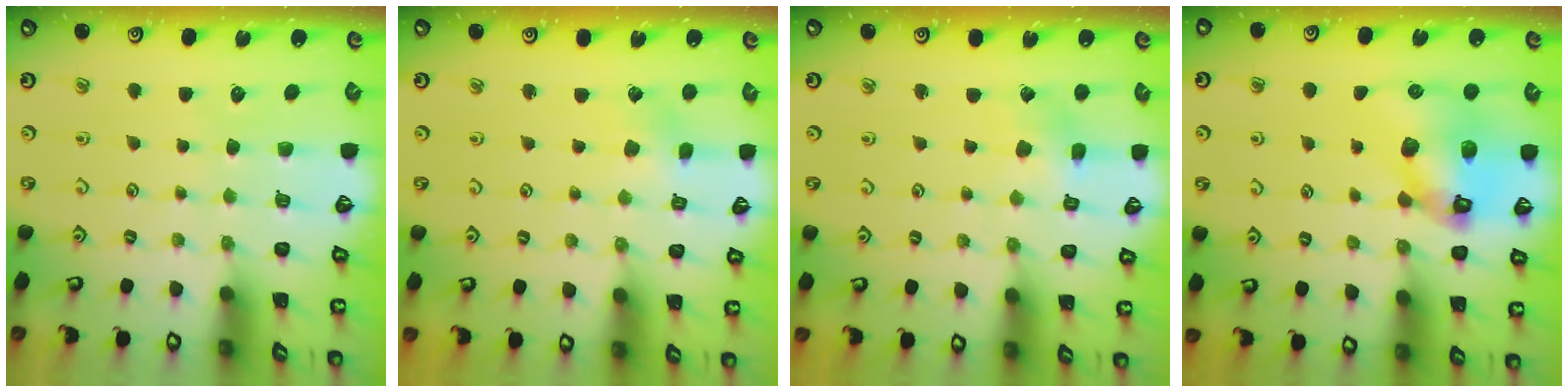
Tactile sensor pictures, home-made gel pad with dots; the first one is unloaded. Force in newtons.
{"total": 2.0, "press": 2.0, "slide": 0.1}
{"total": 2.1, "press": 2.1, "slide": 0.3}
{"total": 14.0, "press": 13.9, "slide": 2.0}